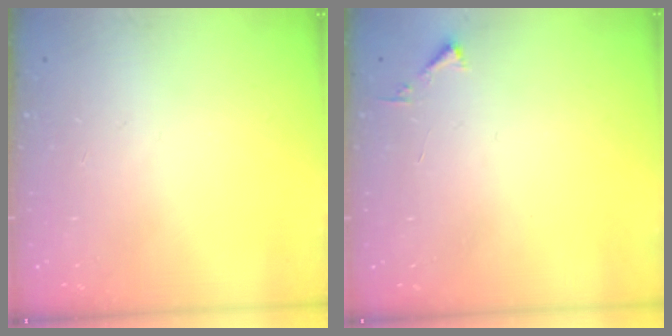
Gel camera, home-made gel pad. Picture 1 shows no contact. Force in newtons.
{"total": 3.1, "press": 3.1, "slide": 0.4}